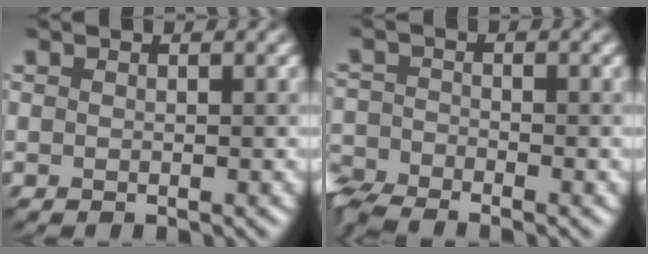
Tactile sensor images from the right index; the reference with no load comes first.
{"total": 4.2, "force": [-3.8, 1.0, 1.6], "torque": [-0.041, -0.017, -0.073]}